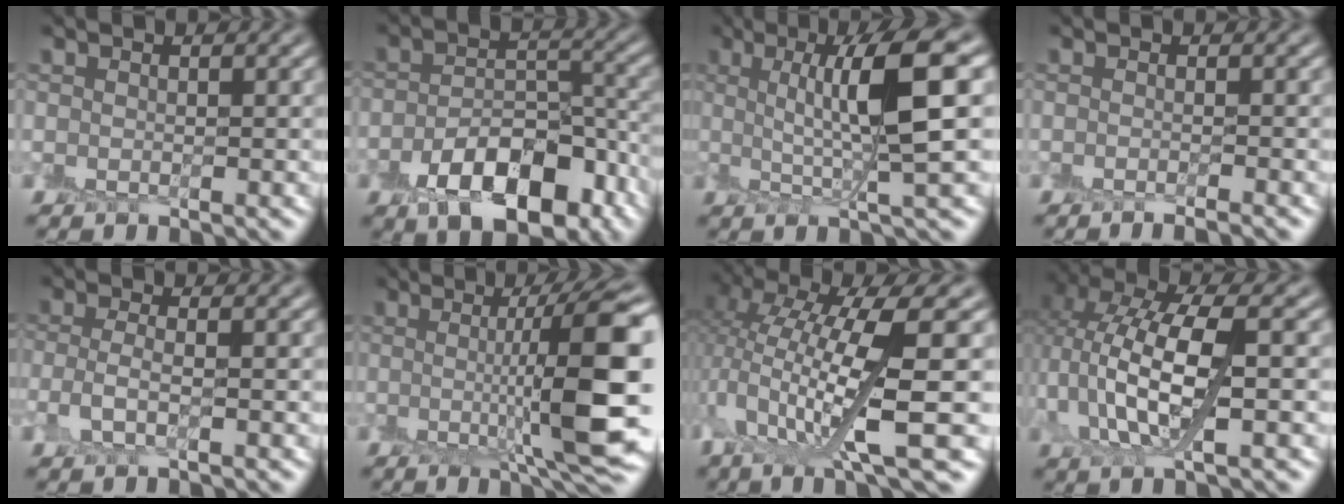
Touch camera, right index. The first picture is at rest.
{"total": 8.5, "force": [-4.5, 4.6, 5.5], "torque": [-0.084, -0.001, -0.067]}
{"total": 8.1, "force": [1.7, 1.5, 7.7], "torque": [-0.111, 0.012, 0.028]}
{"total": 1.6, "force": [-0.9, 0.4, 1.3], "torque": [0.006, -0.001, -0.023]}
{"total": 1.9, "force": [-0.7, 0.8, 1.6], "torque": [-0.044, 0.001, -0.017]}
{"total": 10.5, "force": [0.4, 1.8, 10.3], "torque": [-0.133, -0.003, 0.012]}
{"total": 9.1, "force": [0.1, 1.9, 8.9], "torque": [-0.161, 0.007, 0.002]}
{"total": 8.3, "force": [1.1, 3.1, 7.6], "torque": [-0.150, 0.017, 0.016]}